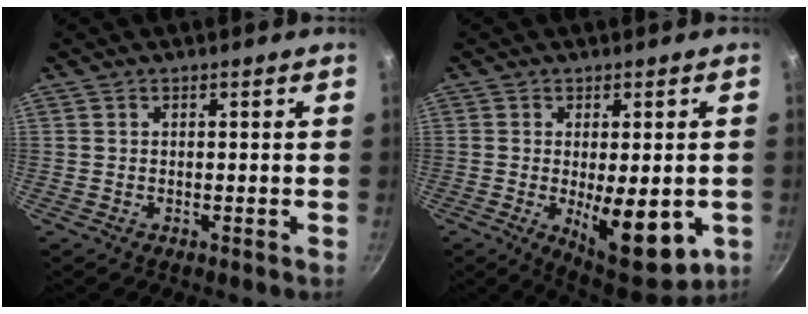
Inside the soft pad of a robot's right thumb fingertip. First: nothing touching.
{"total": 14.0, "force": [-3.1, 5.6, 12.5], "torque": [-0.157, -0.013, -0.028]}